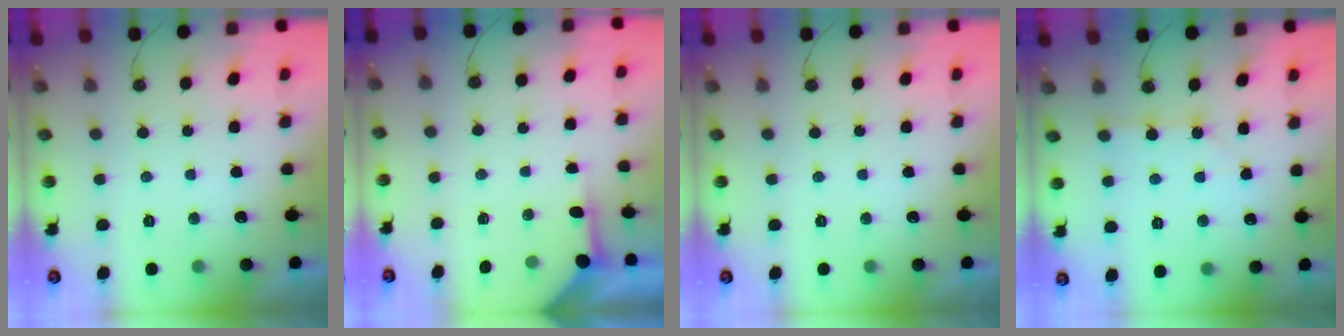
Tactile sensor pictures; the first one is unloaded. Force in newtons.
{"total": 3.7, "press": 3.7, "slide": 0.5}
{"total": 0.0}
{"total": 1.7, "press": 1.6, "slide": 0.3}